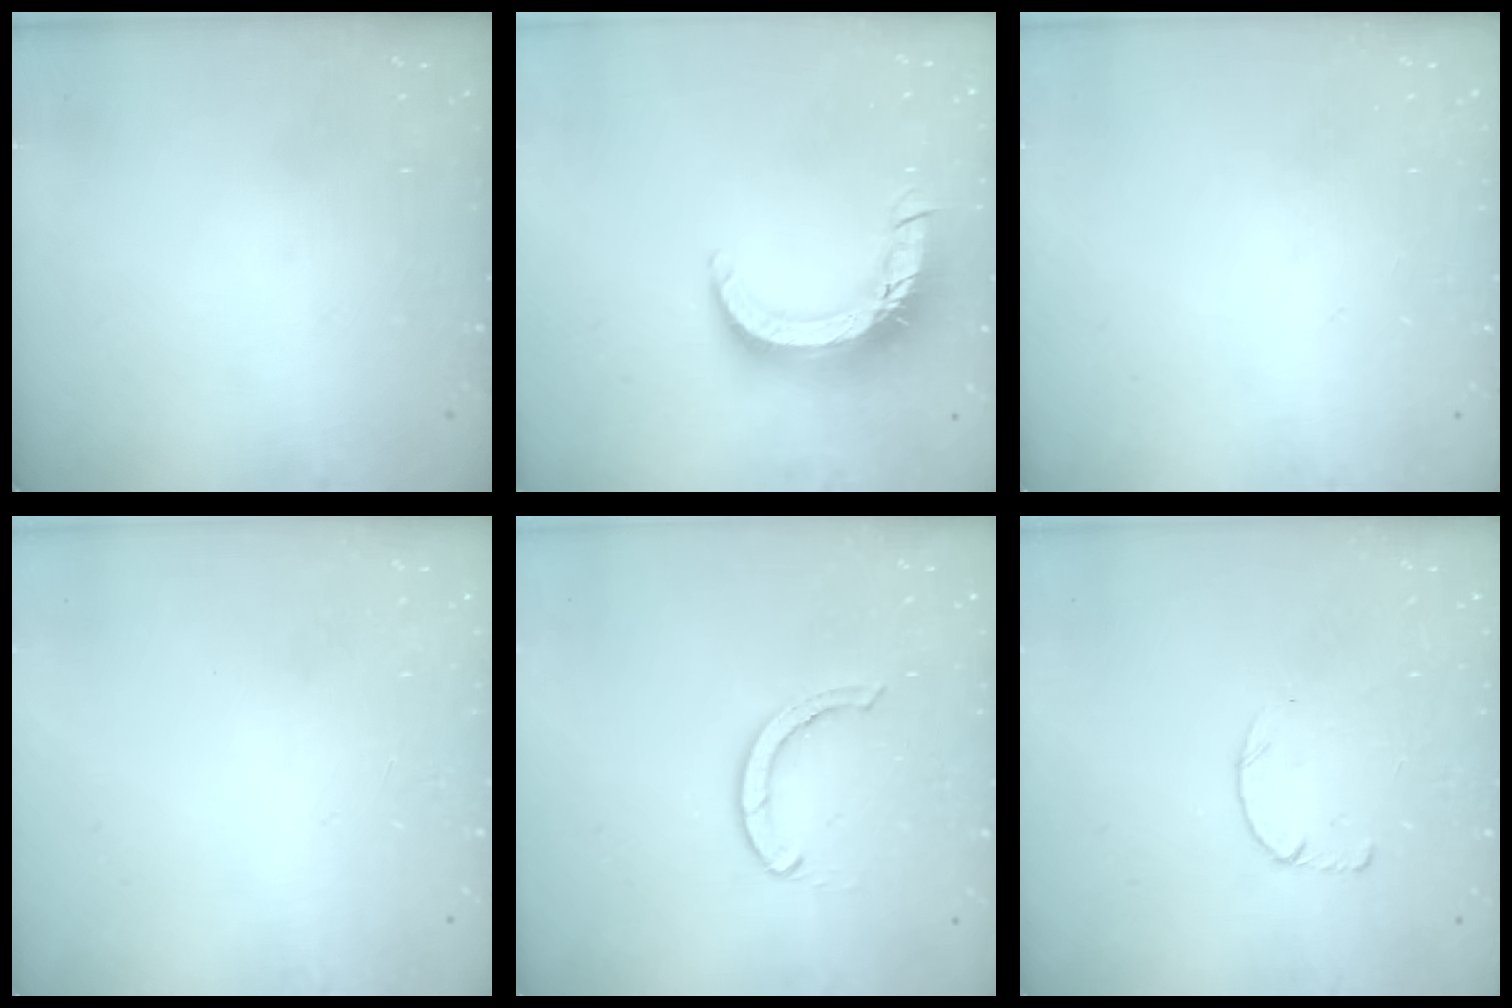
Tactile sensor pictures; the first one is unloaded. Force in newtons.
{"total": 13.1, "press": 13.0, "slide": 1.3}
{"total": 0.0}
{"total": 2.6, "press": 2.6, "slide": 0.2}
{"total": 2.9, "press": 2.9, "slide": 0.1}
{"total": 2.6, "press": 2.5, "slide": 0.3}